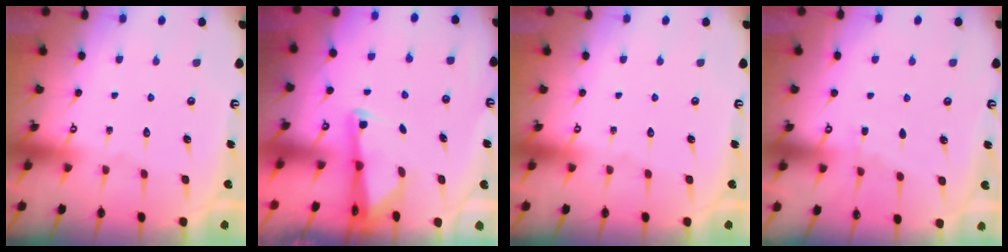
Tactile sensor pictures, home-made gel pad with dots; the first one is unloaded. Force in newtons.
{"total": 1.8, "press": 1.7, "slide": 0.4}
{"total": 0.0}
{"total": 2.5, "press": 2.4, "slide": 0.4}